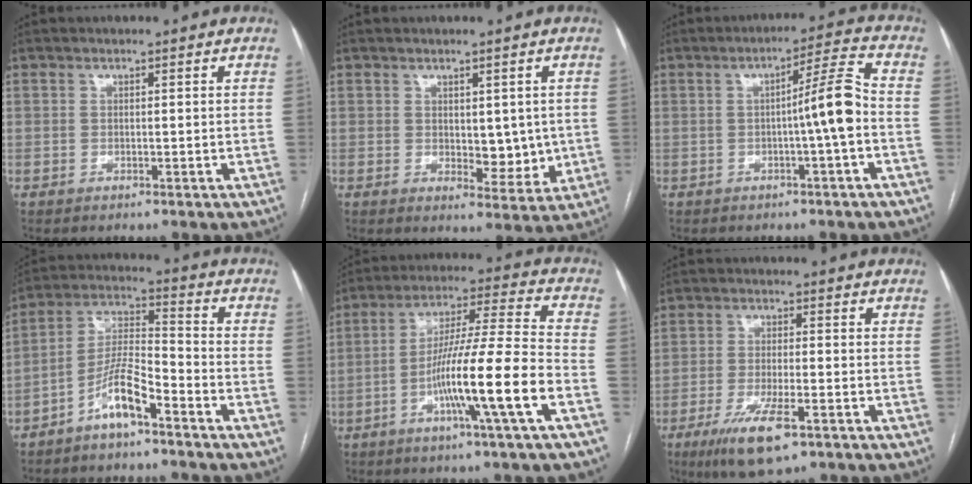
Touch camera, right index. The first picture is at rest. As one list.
[{"total": 5.7, "force": [0.3, 3.0, 4.8], "torque": [-0.055, -0.009, 0.014]}, {"total": 6.8, "force": [-1.2, -0.8, 6.7], "torque": [-0.099, 0.015, -0.018]}, {"total": 8.0, "force": [-5.2, 1.3, 6.0], "torque": [-0.130, 0.007, -0.102]}, {"total": 14.9, "force": [-5.6, -1.3, 13.7], "torque": [-0.242, -0.004, -0.102]}, {"total": 9.1, "force": [-5.0, 1.8, 7.4], "torque": [-0.140, -0.022, -0.083]}]